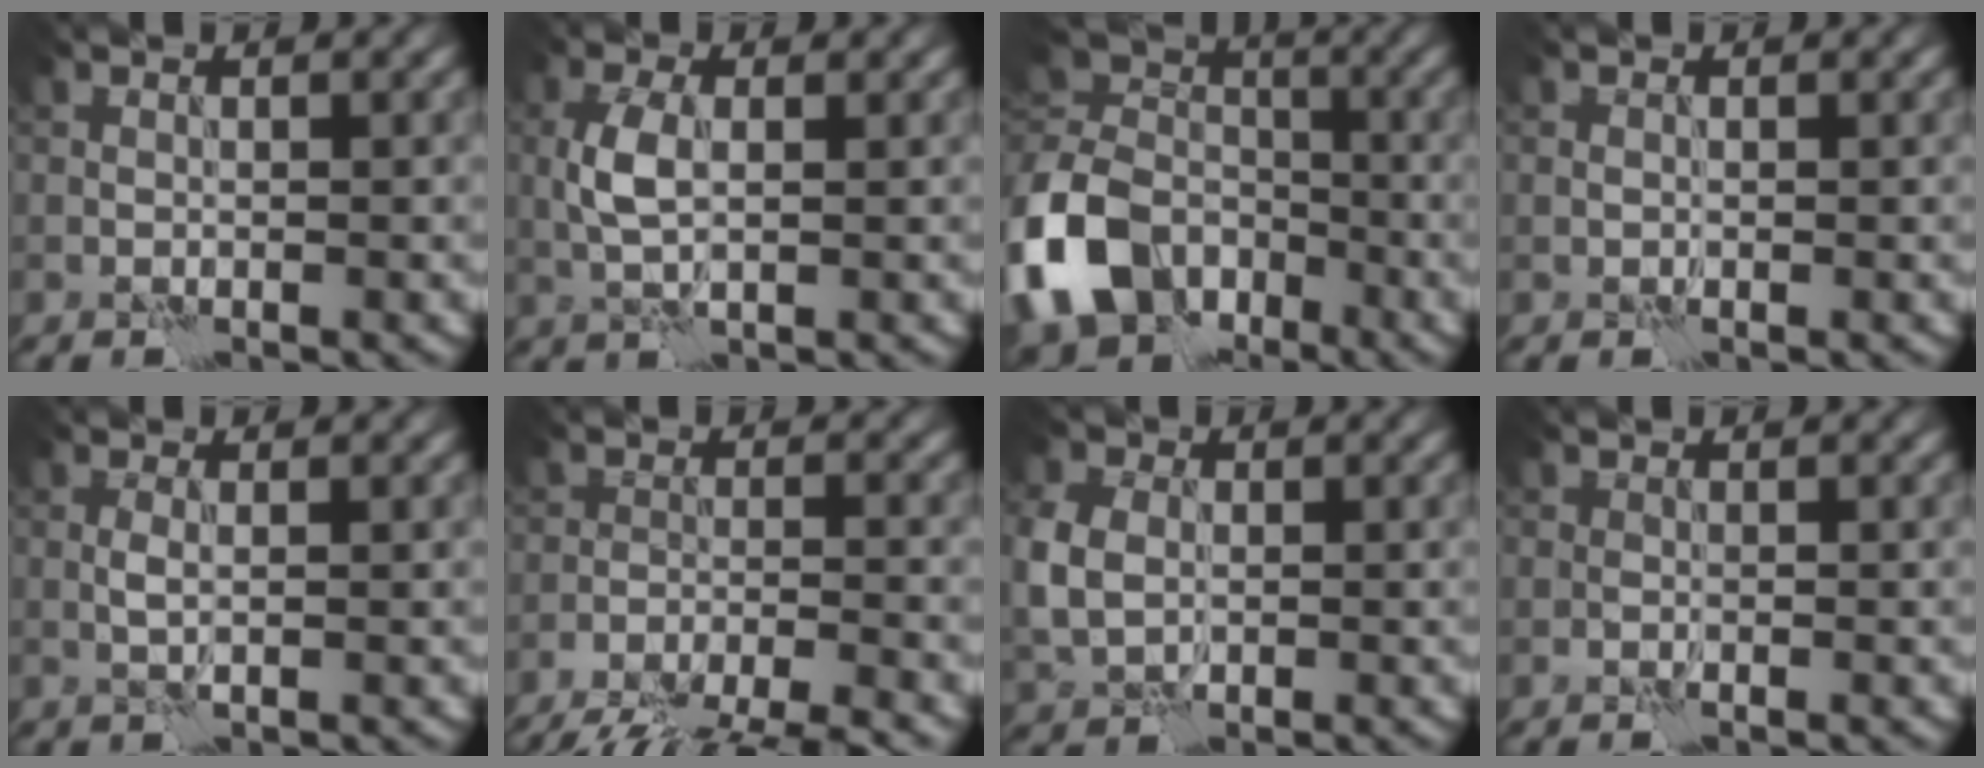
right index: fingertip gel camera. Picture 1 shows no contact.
{"total": 3.4, "force": [0.2, 1.7, 3.0], "torque": [-0.072, 0.002, 0.005]}
{"total": 12.4, "force": [-5.9, 8.8, 6.4], "torque": [-0.154, -0.013, -0.126]}
{"total": 0.6, "force": [0.1, 0.5, 0.4], "torque": [-0.005, 0.000, 0.001]}
{"total": 1.2, "force": [0.0, 0.3, 1.2], "torque": [-0.026, 0.001, -0.001]}
{"total": 9.6, "force": [-8.5, 1.9, 3.9], "torque": [-0.061, -0.015, -0.128]}
{"total": 5.5, "force": [0.0, 4.2, 3.5], "torque": [-0.105, 0.002, 0.003]}
{"total": 0.8, "force": [-0.2, 0.5, 0.6], "torque": [-0.011, 0.000, -0.005]}